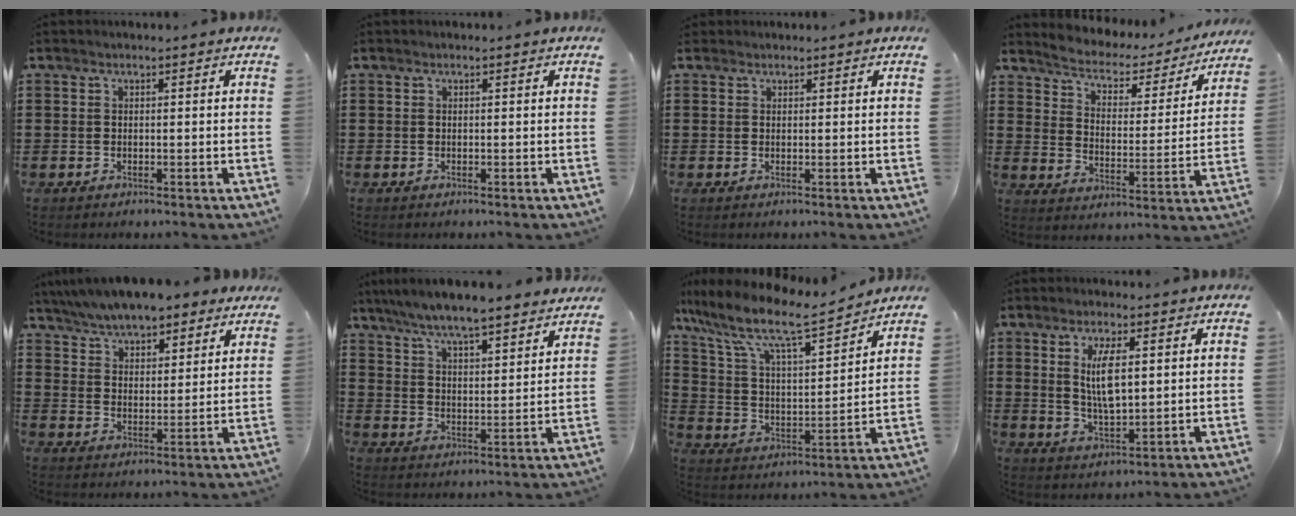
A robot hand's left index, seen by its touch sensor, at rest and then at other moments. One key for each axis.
{"total": 0.0}
{"total": 0.6, "fx": 0.4, "fy": 0.4, "fz": 0.1, "tx": -0.003, "ty": 0.002, "tz": 0.008}
{"total": 3.2, "fx": 2.9, "fy": 1.2, "fz": 0.1, "tx": -0.026, "ty": -0.026, "tz": 0.040}
{"total": 6.3, "fx": 5.9, "fy": 1.4, "fz": 1.4, "tx": -0.055, "ty": -0.019, "tz": 0.107}
{"total": 6.1, "fx": 5.8, "fy": 0.3, "fz": 1.8, "tx": -0.062, "ty": -0.033, "tz": 0.101}
{"total": 9.7, "fx": 7.6, "fy": 1.9, "fz": 5.7, "tx": -0.142, "ty": -0.044, "tz": 0.125}
{"total": 6.4, "fx": 1.8, "fy": 2.3, "fz": 5.7, "tx": -0.107, "ty": 0.003, "tz": 0.028}